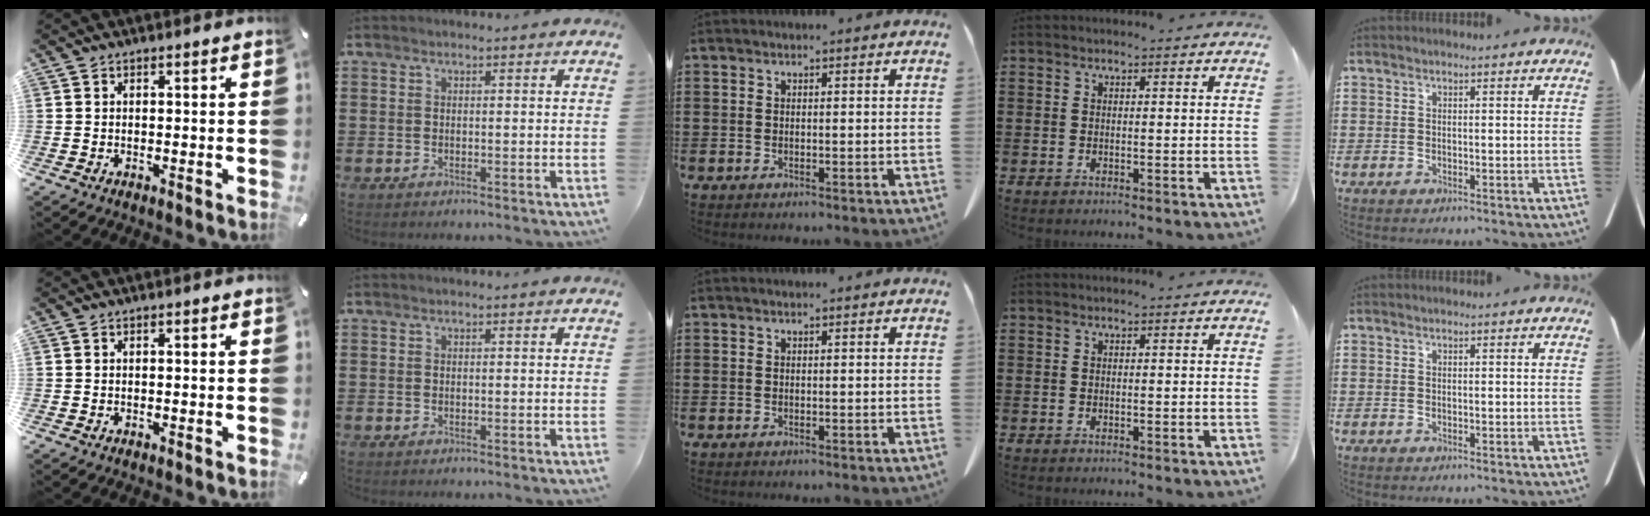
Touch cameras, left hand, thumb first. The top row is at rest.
{}